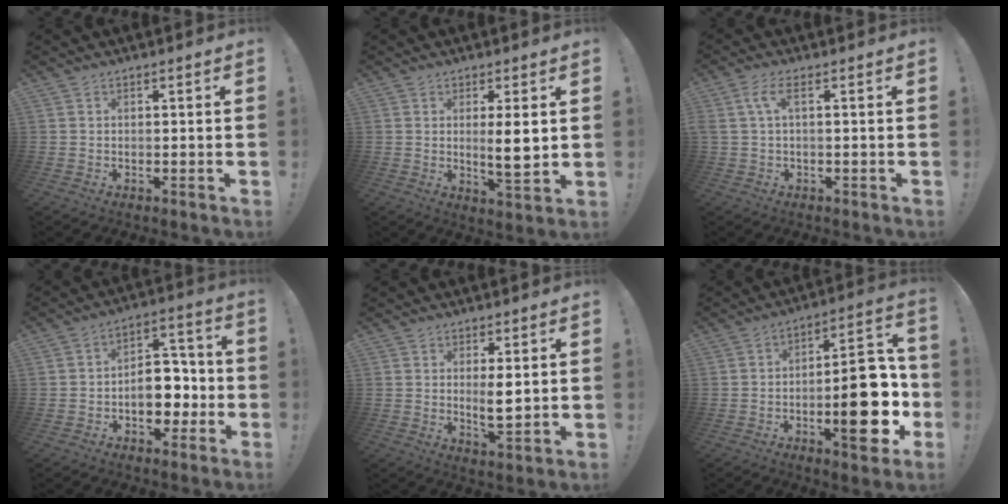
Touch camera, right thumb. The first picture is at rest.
{"total": 7.3, "force": [1.0, 0.9, 7.2], "torque": [-0.102, -0.017, 0.013]}
{"total": 4.5, "force": [0.8, 1.1, 4.2], "torque": [-0.095, -0.005, 0.011]}
{"total": 11.6, "force": [-3.3, 8.2, 7.5], "torque": [-0.100, 0.028, -0.050]}
{"total": 5.4, "force": [1.4, 1.4, 5.0], "torque": [-0.081, -0.017, 0.020]}
{"total": 20.4, "force": [-5.3, 8.0, 18.0], "torque": [-0.229, 0.028, -0.073]}